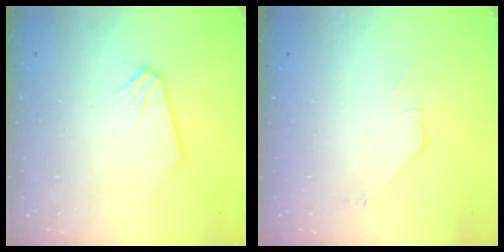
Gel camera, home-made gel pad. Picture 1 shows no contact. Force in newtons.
{"total": 1.3, "press": 1.3, "slide": 0.2}